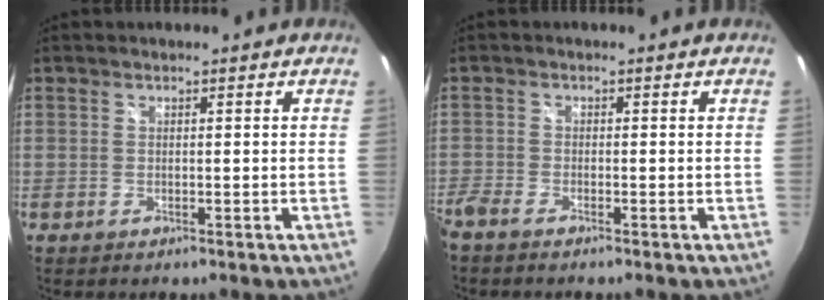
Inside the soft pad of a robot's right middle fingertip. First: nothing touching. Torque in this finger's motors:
{"motor_torque": [1.09, -1.04, 0.71, 0.21]}